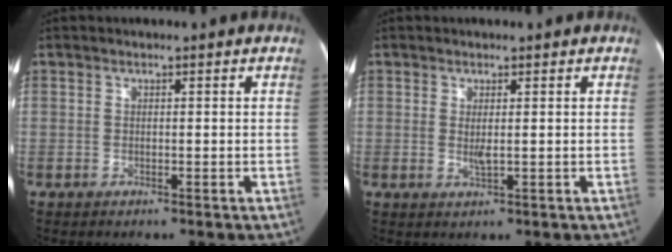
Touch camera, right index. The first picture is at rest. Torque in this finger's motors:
{"motor_torque": [-0.03, -0.01, -0.02, 0.01]}